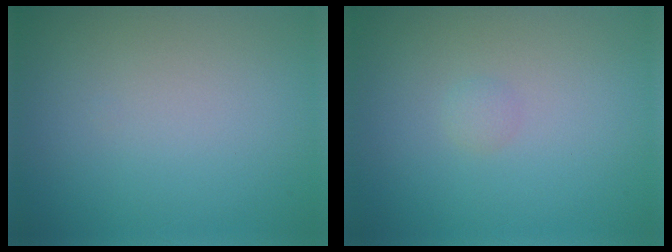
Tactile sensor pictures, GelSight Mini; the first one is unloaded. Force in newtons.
{"total": 0.6, "press": 0.6, "slide": 0.0}